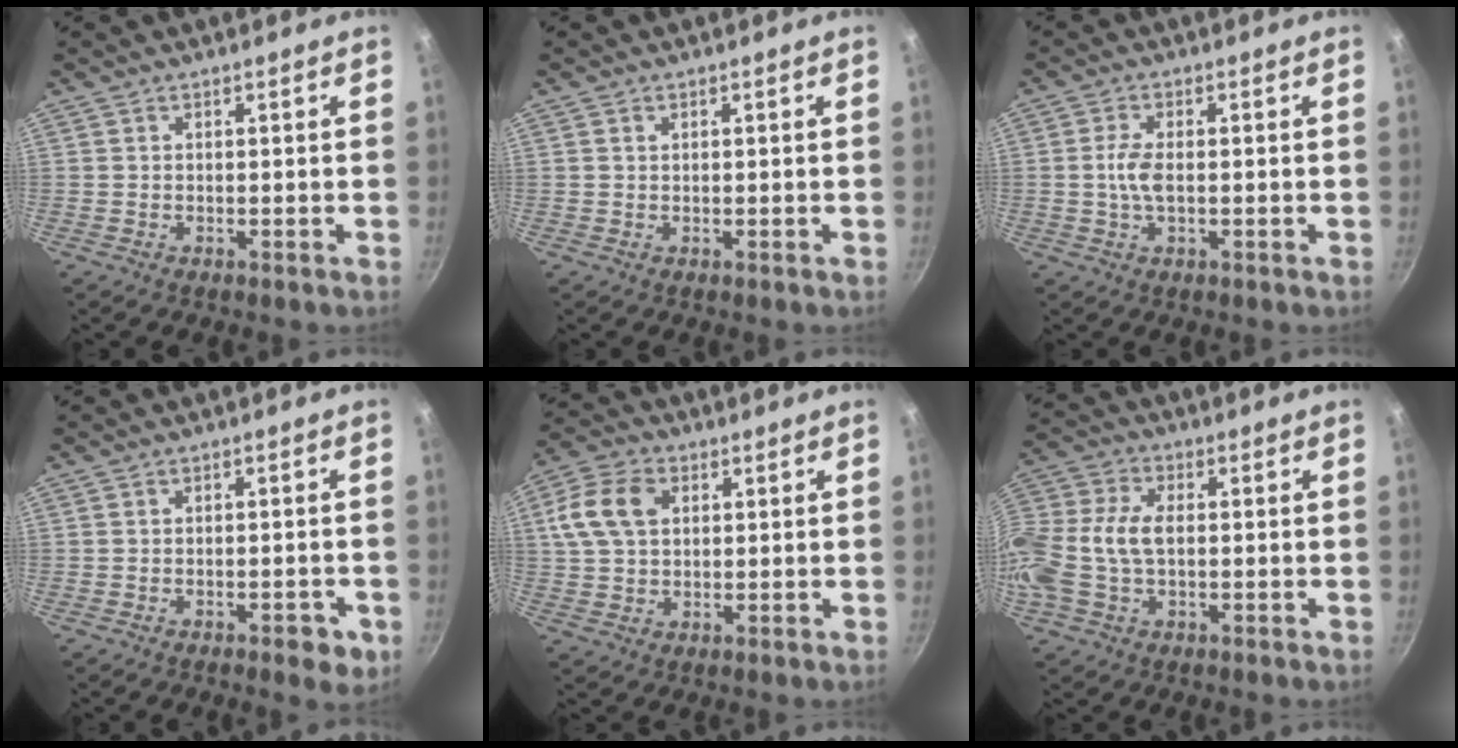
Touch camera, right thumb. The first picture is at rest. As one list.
[{"total": 0.7, "force": [0.3, 0.5, 0.3], "torque": [-0.005, 0.002, 0.005]}, {"total": 4.2, "force": [-0.2, 1.9, 3.7], "torque": [-0.082, 0.005, -0.009]}, {"total": 4.2, "force": [-1.9, 1.9, 3.2], "torque": [-0.028, 0.012, -0.019]}, {"total": 10.4, "force": [2.7, 7.3, 6.9], "torque": [-0.123, 0.008, 0.041]}, {"total": 12.8, "force": [-0.7, 7.9, 10.1], "torque": [-0.216, 0.023, -0.028]}]